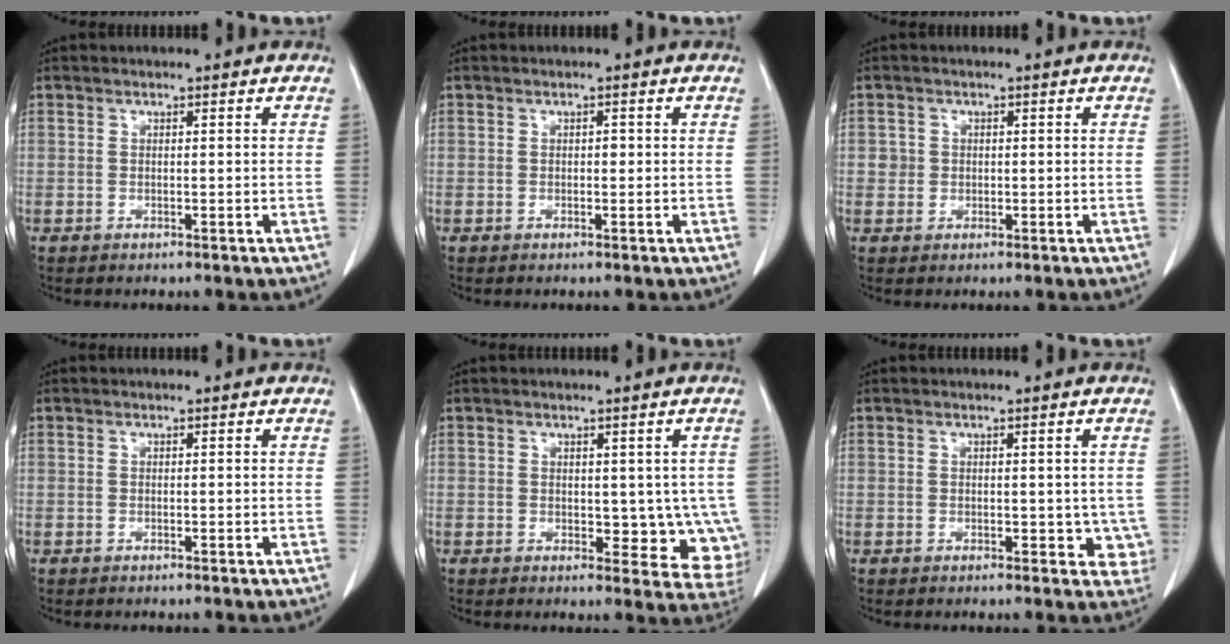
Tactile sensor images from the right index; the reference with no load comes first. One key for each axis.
{"total": 0.7, "fx": 0.0, "fy": 0.4, "fz": 0.5, "tx": -0.004, "ty": 0.002, "tz": -0.002}
{"total": 1.7, "fx": 0.1, "fy": 1.7, "fz": 0.2, "tx": 0.004, "ty": 0.005, "tz": 0.000}
{"total": 0.0}
{"total": 7.4, "fx": 0.2, "fy": 4.5, "fz": 5.9, "tx": -0.042, "ty": -0.001, "tz": 0.010}
{"total": 3.2, "fx": 0.2, "fy": 2.3, "fz": 2.3, "tx": -0.005, "ty": 0.000, "tz": 0.004}